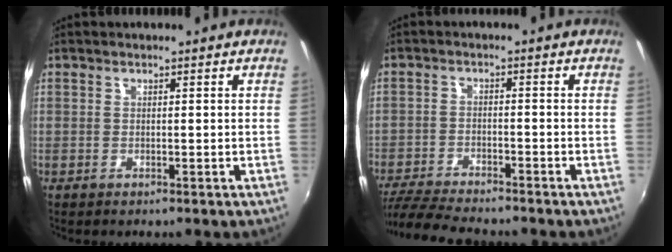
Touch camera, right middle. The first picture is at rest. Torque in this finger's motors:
{"motor_torque": [1.10, -1.04, 0.23, 0.16]}